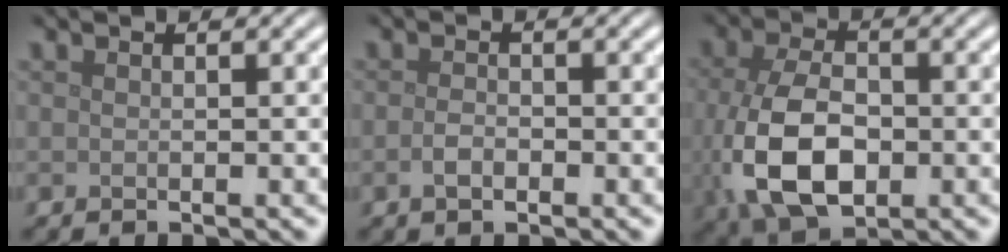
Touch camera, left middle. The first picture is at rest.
{"total": 1.3, "force": [-0.6, 0.7, 1.0], "torque": [-0.022, -0.001, -0.013]}
{"total": 8.5, "force": [-1.5, 5.3, 6.5], "torque": [-0.151, -0.018, -0.021]}